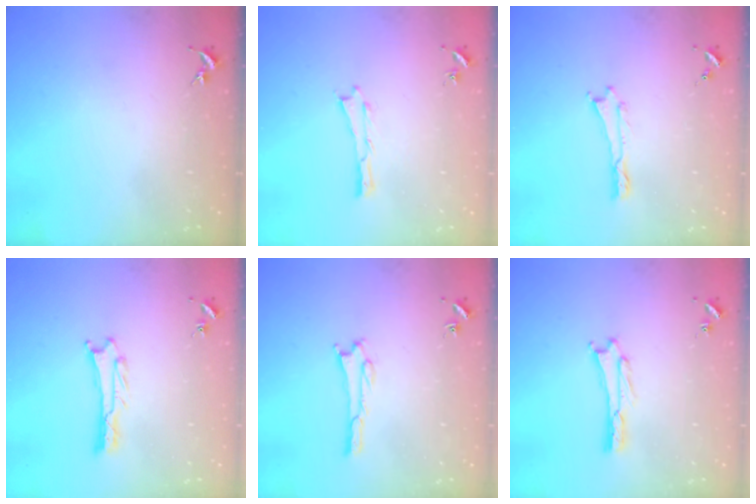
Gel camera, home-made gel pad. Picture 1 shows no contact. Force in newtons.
{"total": 0.0}
{"total": 0.0}
{"total": 1.0, "press": 1.0, "slide": 0.1}
{"total": 1.6, "press": 1.6, "slide": 0.1}
{"total": 1.6, "press": 1.6, "slide": 0.2}